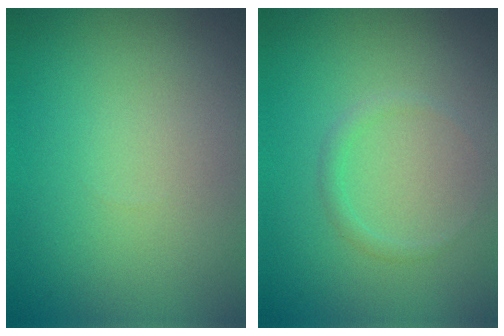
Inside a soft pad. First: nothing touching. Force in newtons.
{"total": 0.9, "press": 0.9, "slide": 0.0}